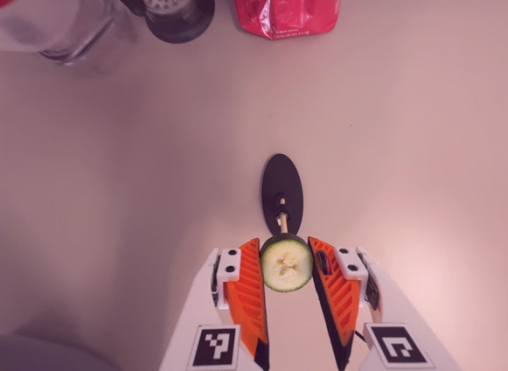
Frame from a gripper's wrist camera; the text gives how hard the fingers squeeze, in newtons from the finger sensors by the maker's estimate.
{"total": 9.0, "left": 8.7, "right": 9.3}